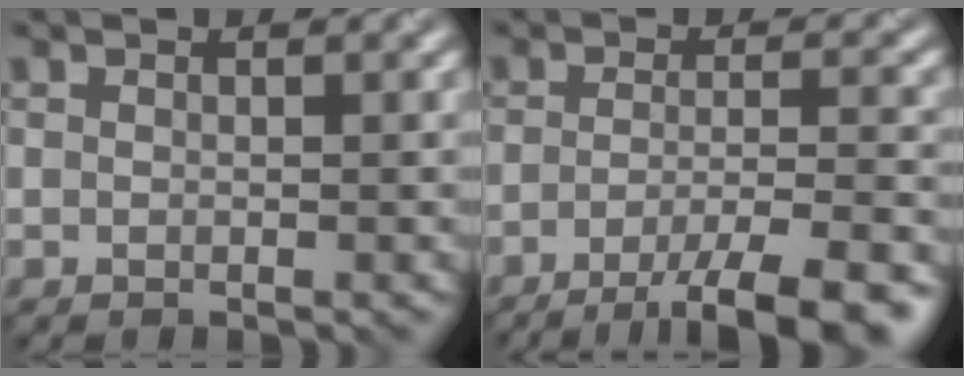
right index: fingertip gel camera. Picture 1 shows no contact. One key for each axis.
{"total": 8.8, "fx": -5.6, "fy": 1.9, "fz": 6.5, "tx": -0.085, "ty": 0.004, "tz": -0.082}